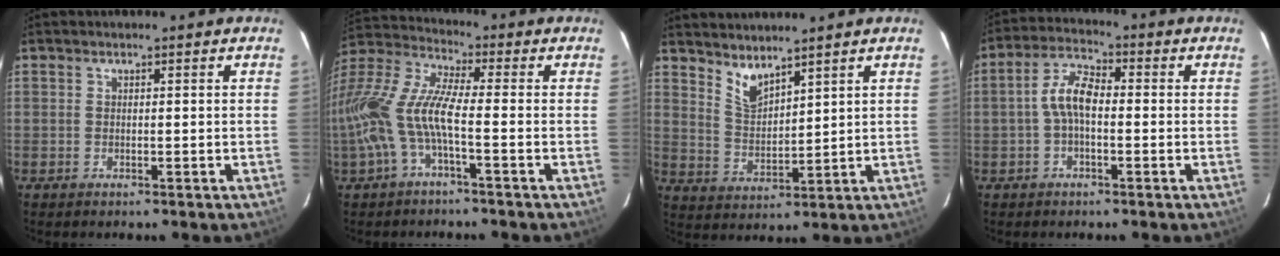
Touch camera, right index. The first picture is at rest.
{"total": 15.1, "force": [-3.9, 4.0, 14.0], "torque": [-0.289, -0.006, -0.083]}
{"total": 5.6, "force": [4.7, 1.5, 2.7], "torque": [-0.047, -0.007, 0.094]}
{"total": 6.0, "force": [-0.9, 2.7, 5.2], "torque": [-0.110, 0.021, -0.020]}